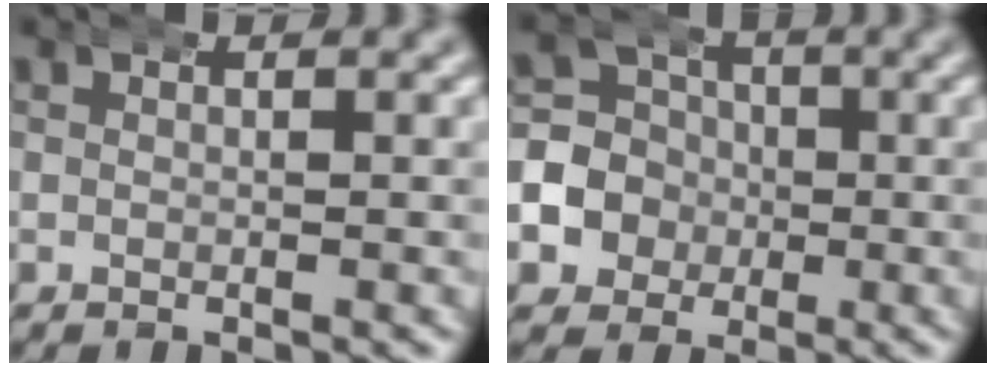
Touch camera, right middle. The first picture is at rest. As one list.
[{"total": 10.9, "force": [-1.0, 10.4, 3.1], "torque": [-0.111, -0.043, -0.020]}]